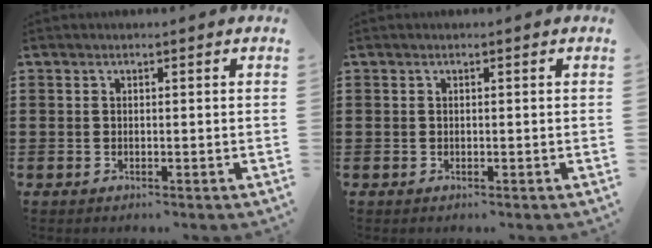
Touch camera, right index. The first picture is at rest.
{"total": 0.0}